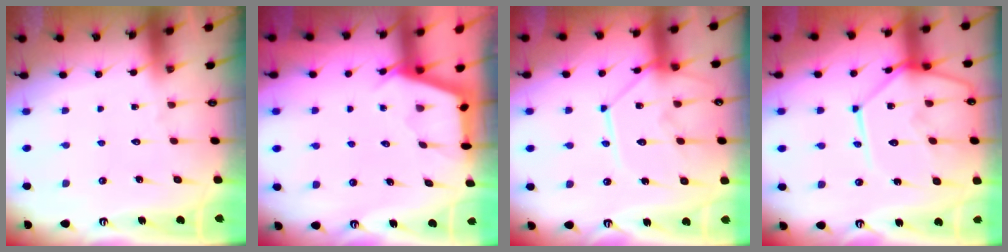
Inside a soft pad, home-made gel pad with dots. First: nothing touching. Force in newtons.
{"total": 2.9, "press": 2.8, "slide": 0.3}
{"total": 13.4, "press": 13.2, "slide": 1.7}
{"total": 16.6, "press": 16.5, "slide": 2.2}